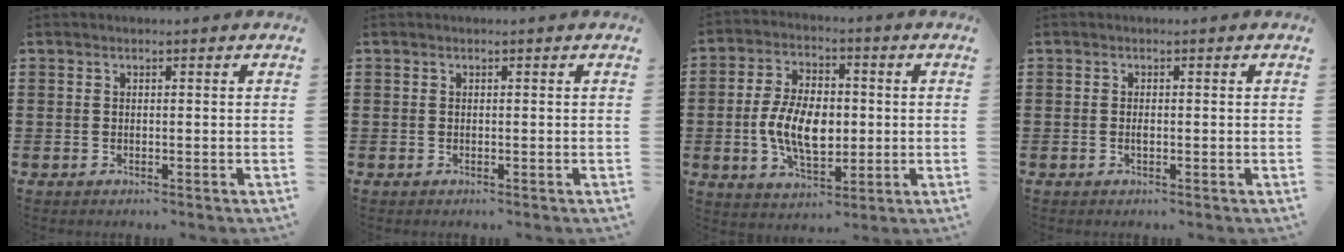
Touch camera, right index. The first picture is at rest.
{"total": 0.0}
{"total": 9.4, "force": [-0.9, 5.5, 7.5], "torque": [-0.155, 0.005, -0.022]}
{"total": 0.8, "force": [-0.1, 0.3, 0.8], "torque": [-0.017, -0.003, -0.002]}